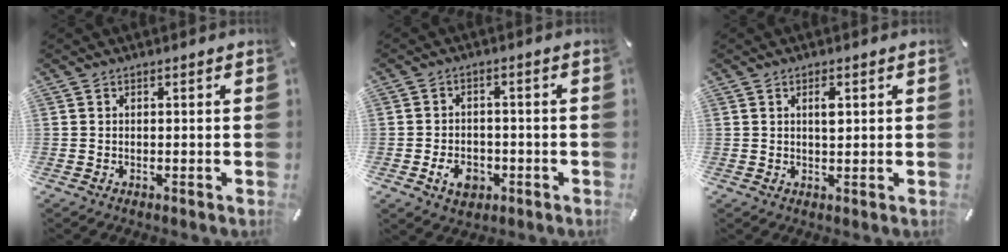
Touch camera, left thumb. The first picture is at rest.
{"total": 6.1, "force": [-2.3, 4.6, 3.3], "torque": [-0.065, 0.006, -0.043]}
{"total": 2.2, "force": [0.6, 1.0, 1.9], "torque": [-0.028, -0.002, 0.004]}